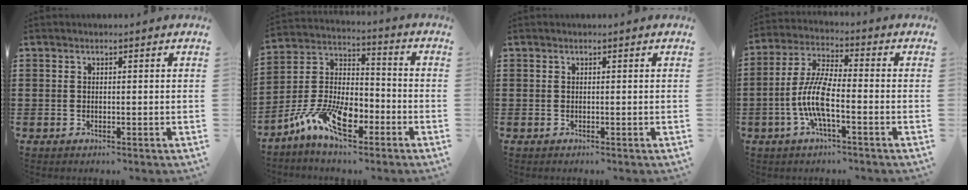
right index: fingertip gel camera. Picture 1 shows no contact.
{"total": 11.1, "force": [-6.6, 5.2, 7.3], "torque": [-0.170, 0.010, -0.129]}
{"total": 0.0}
{"total": 8.1, "force": [-2.6, 1.9, 7.4], "torque": [-0.181, -0.019, -0.058]}